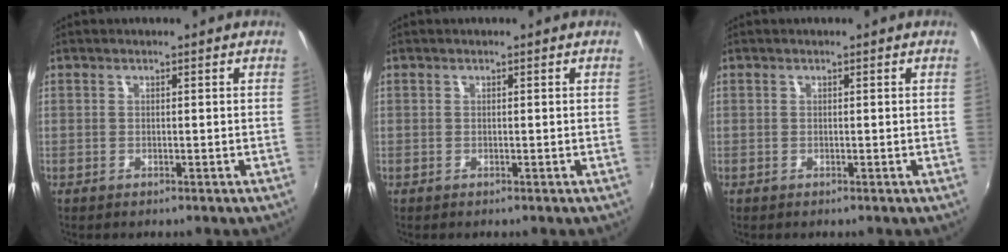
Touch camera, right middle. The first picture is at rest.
{"total": 0.0}
{"total": 0.0}